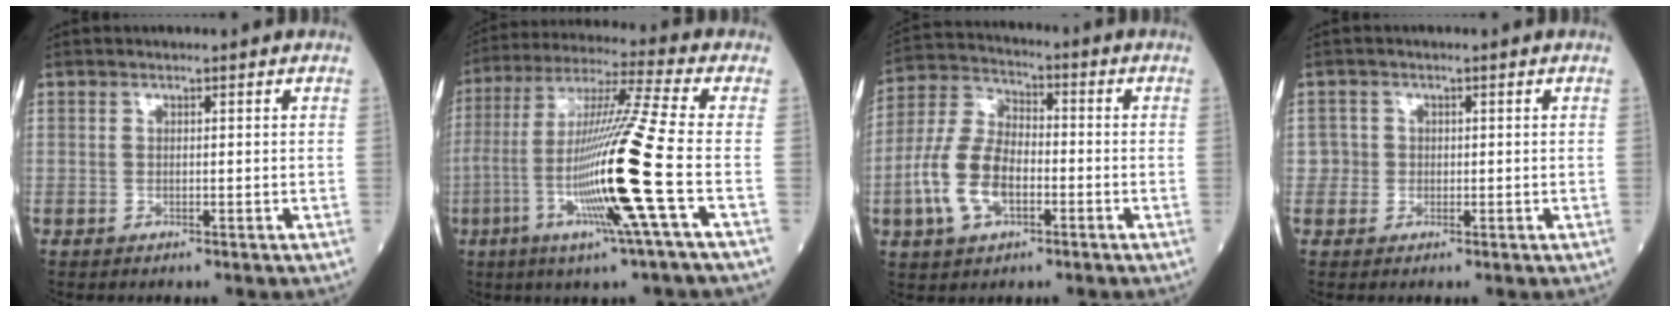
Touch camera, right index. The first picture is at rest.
{"total": 17.4, "force": [-4.6, -2.2, 16.6], "torque": [-0.330, -0.014, -0.097]}
{"total": 11.1, "force": [-3.3, 6.0, 8.7], "torque": [-0.205, 0.013, -0.065]}
{"total": 1.7, "force": [-0.1, 1.7, -0.3], "torque": [0.018, 0.010, -0.003]}